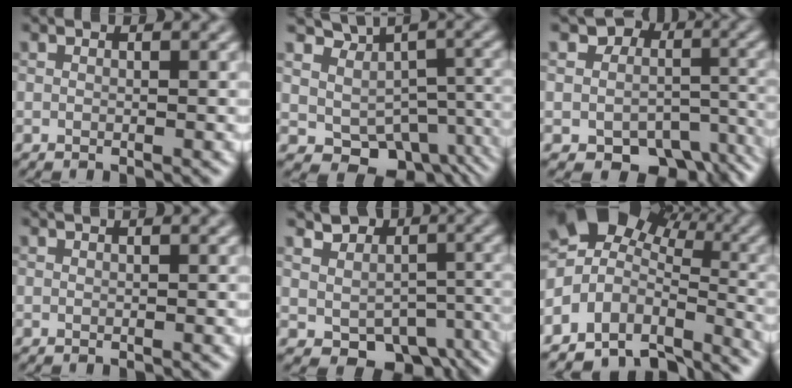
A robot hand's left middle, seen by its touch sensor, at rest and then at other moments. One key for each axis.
{"total": 6.0, "fx": -0.3, "fy": 5.1, "fz": 3.3, "tx": -0.021, "ty": -0.024, "tz": 0.005}
{"total": 10.8, "fx": -3.9, "fy": 9.1, "fz": 4.4, "tx": -0.037, "ty": -0.017, "tz": -0.065}
{"total": 1.0, "fx": 0.7, "fy": 0.3, "fz": 0.7, "tx": -0.006, "ty": -0.002, "tz": 0.002}
{"total": 6.5, "fx": -0.8, "fy": 5.4, "fz": 3.5, "tx": -0.031, "ty": -0.022, "tz": -0.007}
{"total": 10.5, "fx": -4.2, "fy": 7.5, "fz": 6.1, "tx": -0.112, "ty": -0.008, "tz": -0.056}